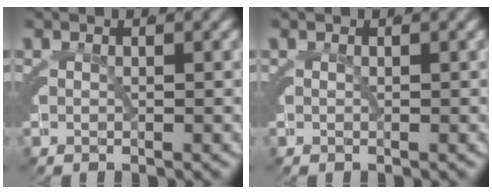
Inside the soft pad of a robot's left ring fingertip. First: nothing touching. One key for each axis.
{"total": 0.0}